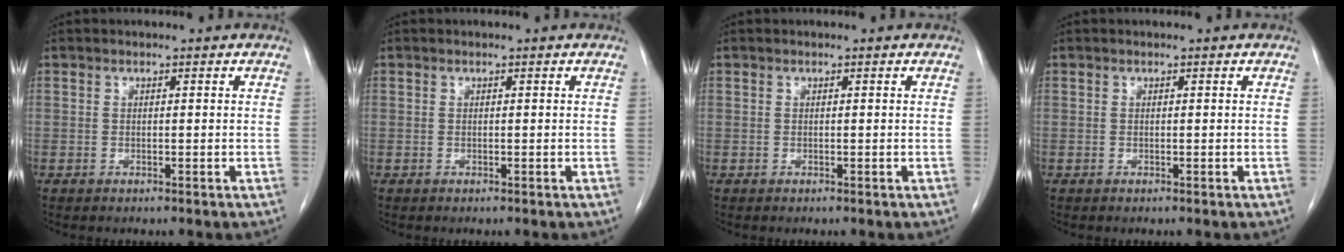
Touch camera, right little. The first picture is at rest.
{"total": 0.0}
{"total": 0.0}
{"total": 0.0}